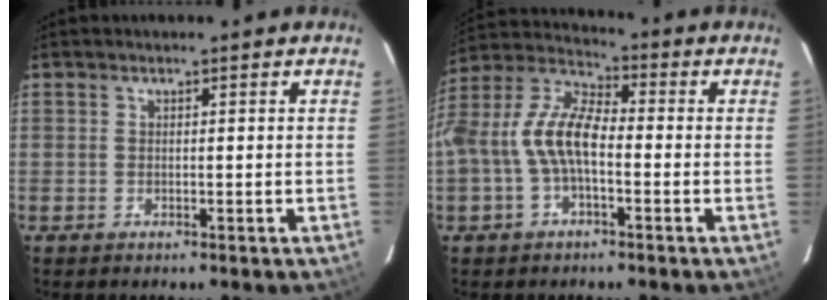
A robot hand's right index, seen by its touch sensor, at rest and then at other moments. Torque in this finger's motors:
{"motor_torque": [1.09, -0.72, 0.42, 0.21]}